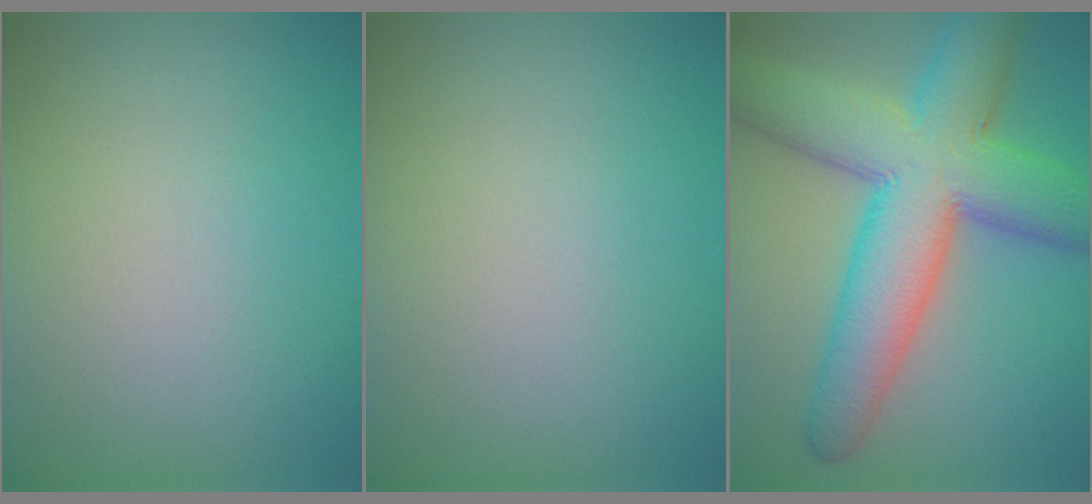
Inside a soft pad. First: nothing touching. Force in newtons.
{"total": 0.0}
{"total": 11.7, "press": 11.7, "slide": 0.4}